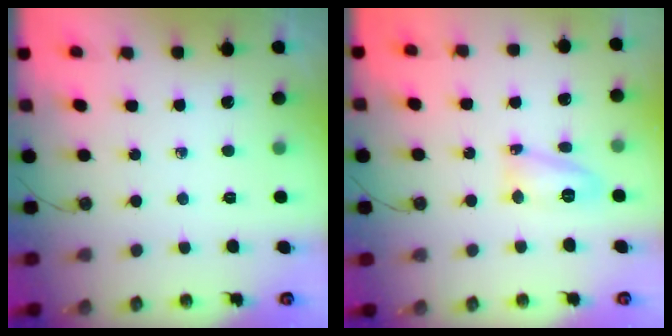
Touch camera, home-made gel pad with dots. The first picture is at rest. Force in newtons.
{"total": 10.6, "press": 10.6, "slide": 0.7}